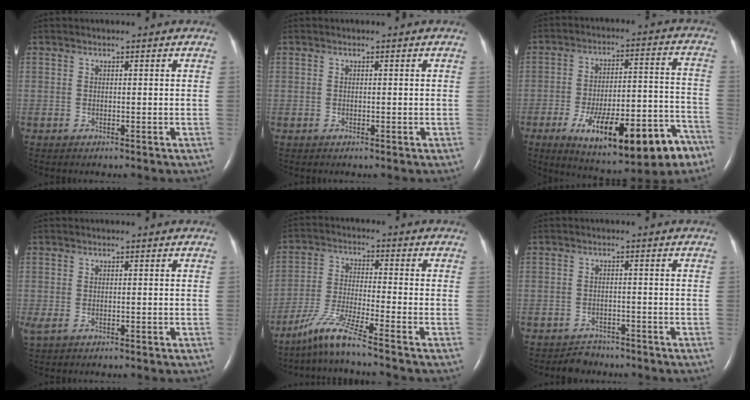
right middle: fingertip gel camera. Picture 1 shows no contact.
{"total": 0.0}
{"total": 20.4, "force": [-11.3, 5.7, 16.0], "torque": [-0.196, 0.012, -0.158]}
{"total": 1.5, "force": [-0.3, 0.8, 1.3], "torque": [-0.040, -0.003, 0.002]}
{"total": 6.9, "force": [-5.6, -1.3, 3.9], "torque": [-0.081, -0.032, -0.116]}
{"total": 2.4, "force": [-2.0, 1.1, -0.5], "torque": [-0.002, 0.001, -0.032]}